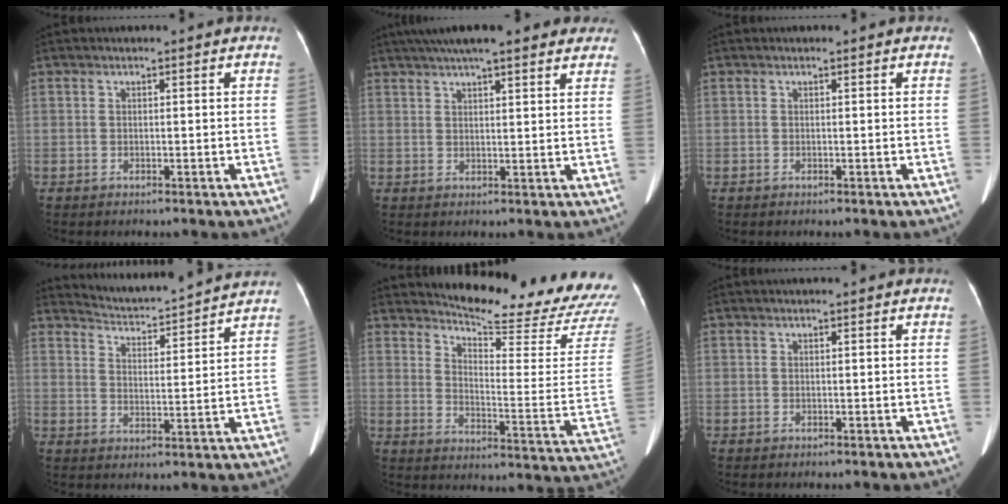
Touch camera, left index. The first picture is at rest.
{"total": 15.7, "force": [12.7, 3.1, 8.8], "torque": [-0.139, 0.048, 0.166]}
{"total": 0.0}
{"total": 10.6, "force": [10.5, -0.5, 1.7], "torque": [-0.042, 0.007, 0.152]}
{"total": 21.0, "force": [20.4, 0.9, 4.8], "torque": [-0.080, -0.140, 0.238]}
{"total": 0.6, "force": [0.5, -0.1, 0.3], "torque": [-0.007, 0.013, 0.010]}